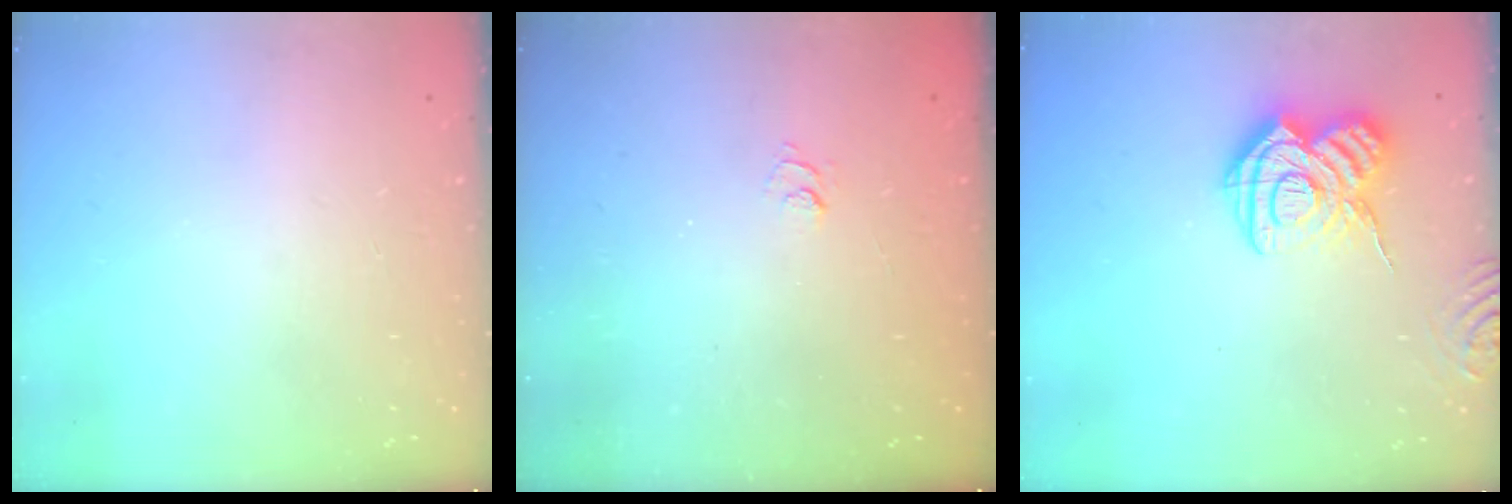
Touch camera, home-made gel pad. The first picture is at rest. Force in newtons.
{"total": 1.9, "press": 1.5, "slide": 1.3}
{"total": 14.5, "press": 14.4, "slide": 1.4}